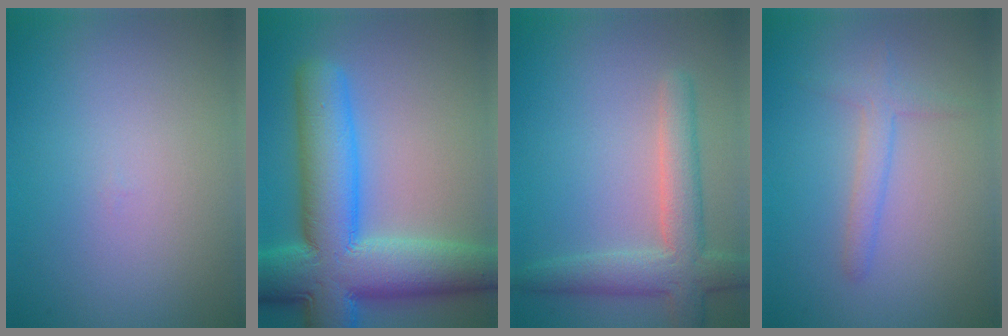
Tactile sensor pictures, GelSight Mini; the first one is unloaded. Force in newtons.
{"total": 12.5, "press": 12.5, "slide": 0.5}
{"total": 4.7, "press": 4.7, "slide": 0.6}
{"total": 1.8, "press": 1.8, "slide": 0.1}